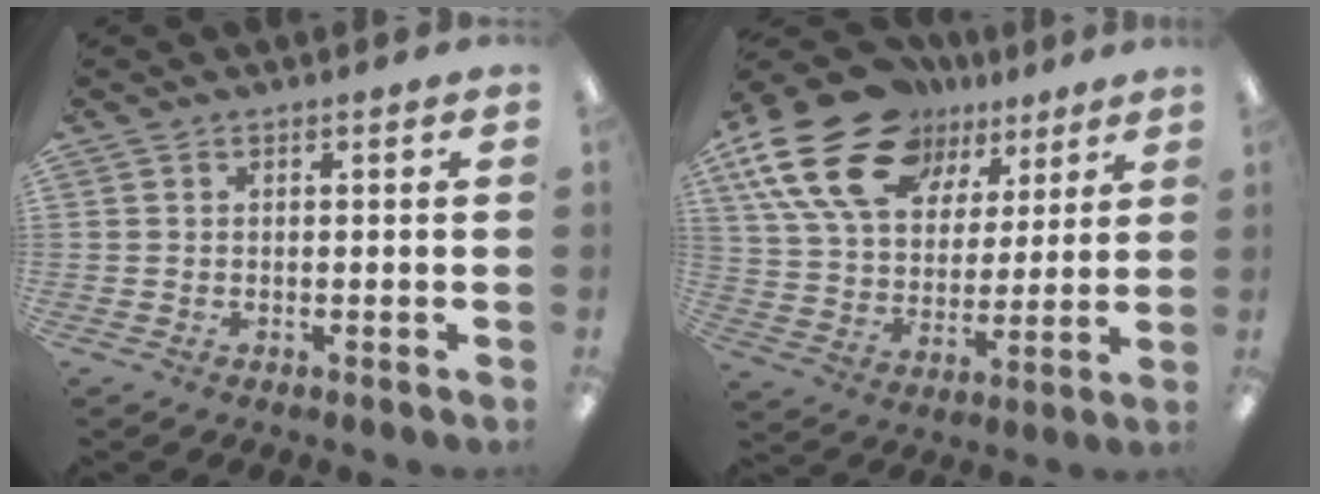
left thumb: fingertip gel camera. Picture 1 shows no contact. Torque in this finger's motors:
{"motor_torque": [0.72, 0.89, 1.68, -1.10, 0.60]}